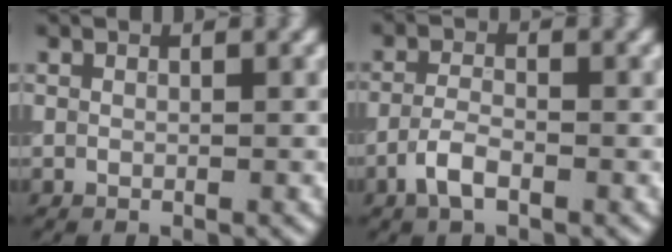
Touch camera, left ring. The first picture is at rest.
{"total": 2.5, "force": [-1.4, 1.0, 1.9], "torque": [-0.040, 0.004, -0.036]}